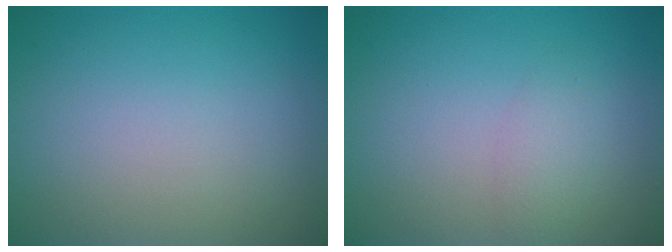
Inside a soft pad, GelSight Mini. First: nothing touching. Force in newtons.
{"total": 1.6, "press": 1.6, "slide": 0.1}